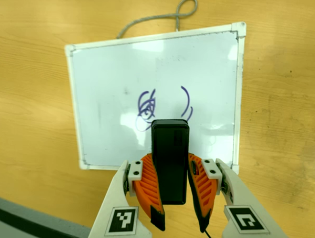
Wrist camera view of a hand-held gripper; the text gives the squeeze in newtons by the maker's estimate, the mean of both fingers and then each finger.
{"total": 12.6, "left": 9.0, "right": 16.3}